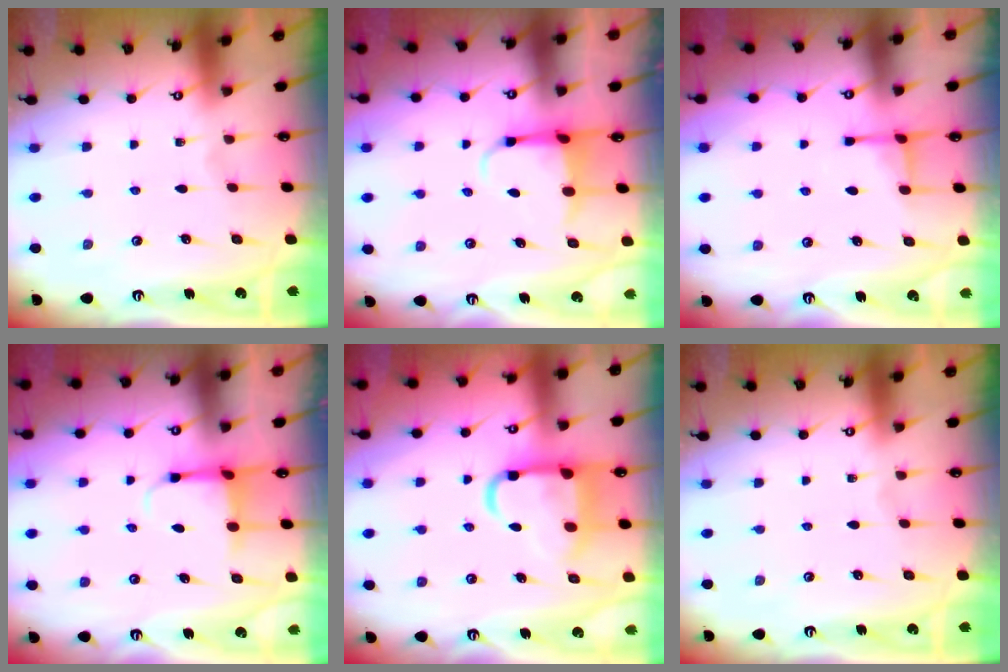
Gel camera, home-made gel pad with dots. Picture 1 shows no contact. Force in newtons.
{"total": 3.9, "press": 3.8, "slide": 1.1}
{"total": 2.6, "press": 2.5, "slide": 0.8}
{"total": 3.8, "press": 3.6, "slide": 1.3}
{"total": 12.7, "press": 12.6, "slide": 1.6}
{"total": 0.0}